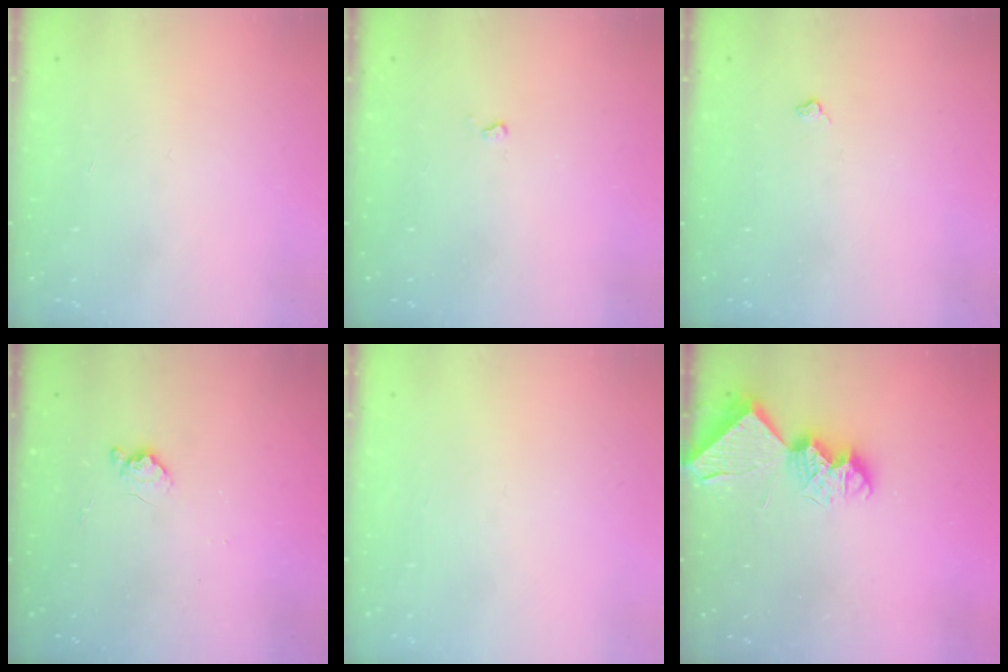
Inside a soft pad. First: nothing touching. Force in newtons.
{"total": 2.4, "press": 2.3, "slide": 0.5}
{"total": 4.2, "press": 4.2, "slide": 0.5}
{"total": 6.2, "press": 6.1, "slide": 0.8}
{"total": 0.0}
{"total": 9.1, "press": 9.1, "slide": 0.2}